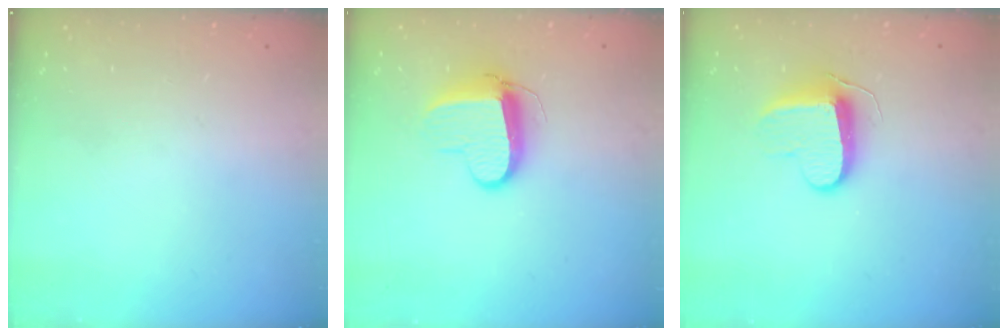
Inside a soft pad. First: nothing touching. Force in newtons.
{"total": 9.6, "press": 9.5, "slide": 0.9}
{"total": 9.3, "press": 9.3, "slide": 0.3}